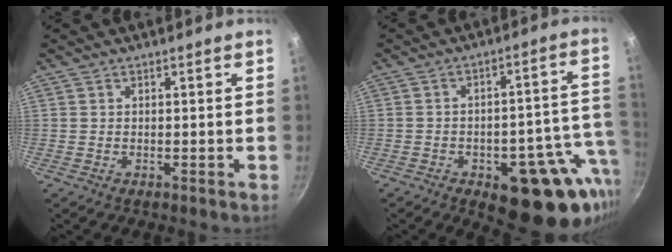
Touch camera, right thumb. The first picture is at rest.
{"total": 19.5, "force": [-7.4, 9.4, 15.4], "torque": [-0.127, 0.025, -0.089]}